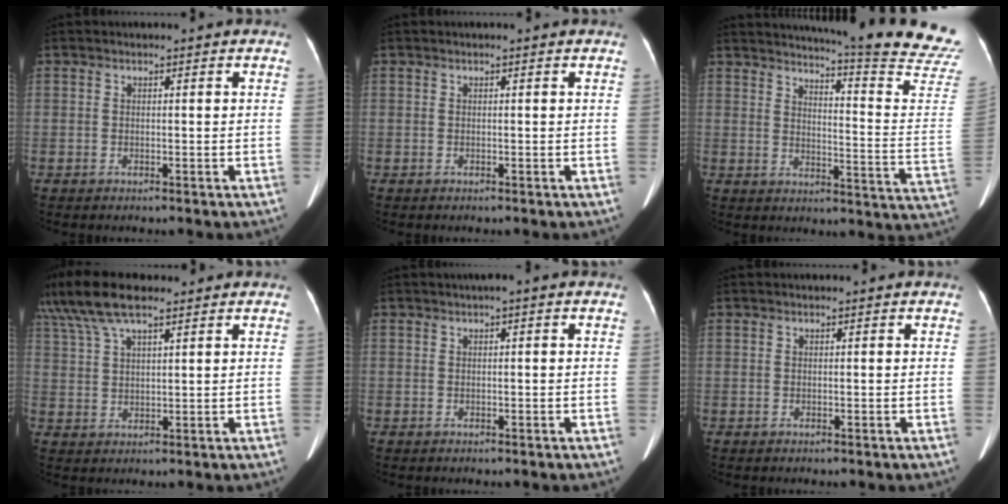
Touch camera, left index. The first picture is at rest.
{"total": 0.5, "force": [0.5, 0.0, 0.1], "torque": [-0.004, 0.010, 0.008]}
{"total": 24.3, "force": [22.4, -1.2, 9.2], "torque": [-0.136, -0.137, 0.255]}
{"total": 11.8, "force": [9.0, 3.0, 7.0], "torque": [-0.151, 0.043, 0.171]}
{"total": 0.6, "force": [0.2, 0.1, 0.5], "torque": [-0.008, 0.011, 0.003]}
{"total": 0.0}